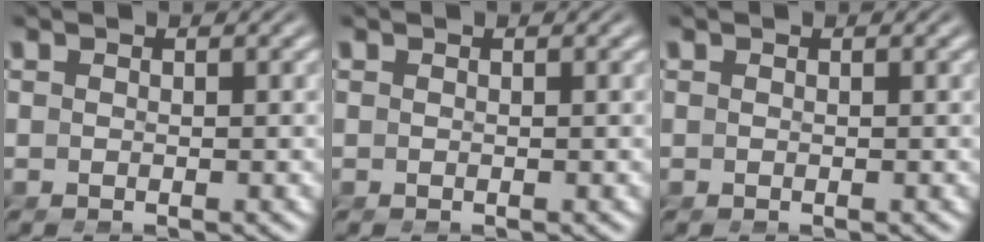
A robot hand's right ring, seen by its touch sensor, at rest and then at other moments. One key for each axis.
{"total": 0.0}
{"total": 0.0}